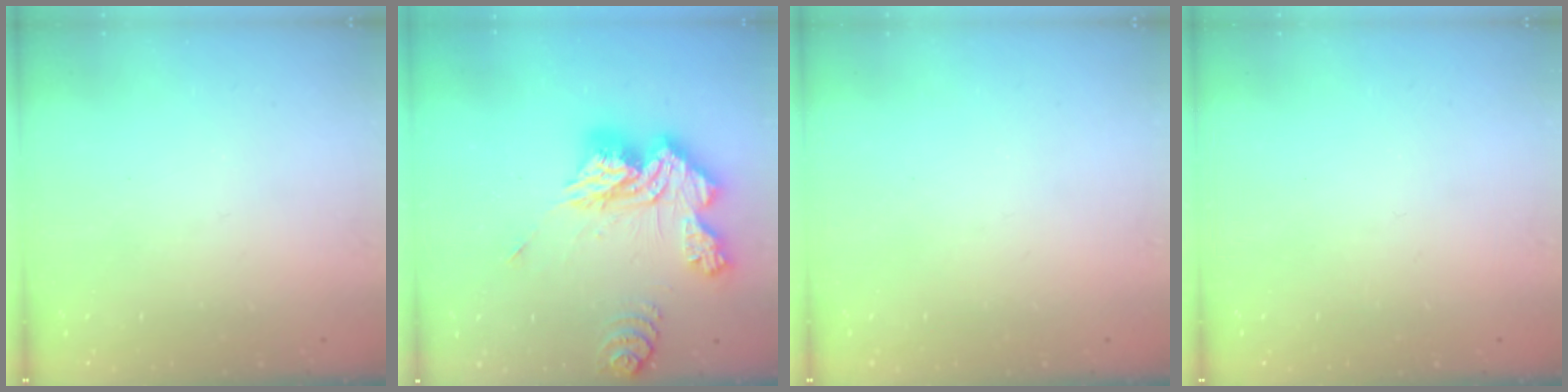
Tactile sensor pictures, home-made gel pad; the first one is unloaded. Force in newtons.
{"total": 20.4, "press": 20.3, "slide": 1.9}
{"total": 0.0}
{"total": 0.0}